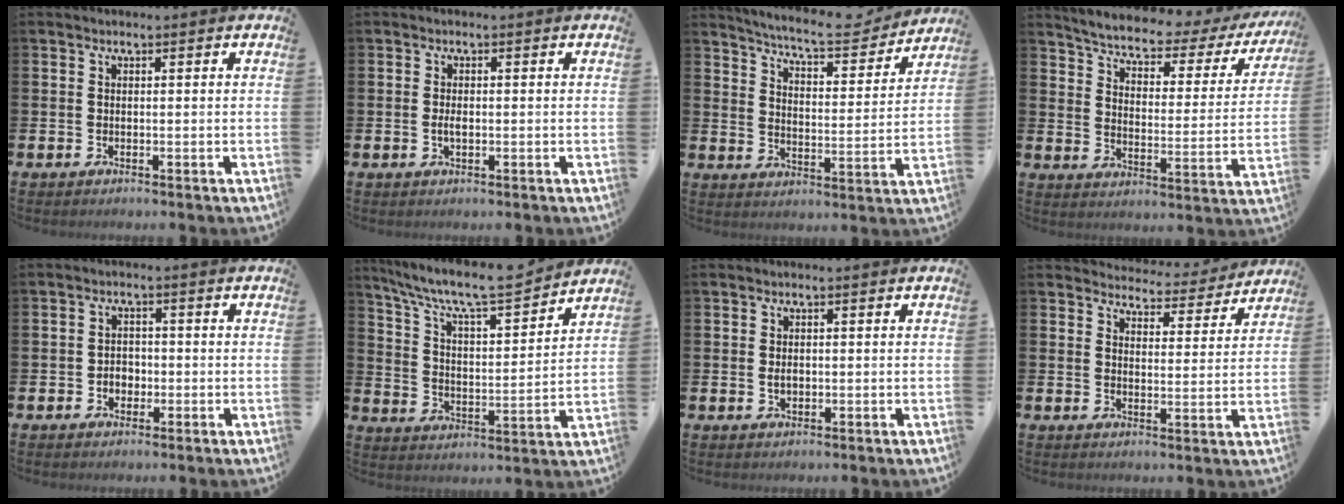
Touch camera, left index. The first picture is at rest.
{"total": 1.5, "force": [-0.2, 0.7, 1.3], "torque": [-0.021, 0.001, -0.006]}
{"total": 7.3, "force": [6.9, 0.9, 2.1], "torque": [-0.058, -0.048, 0.115]}
{"total": 5.1, "force": [4.5, 1.4, 1.9], "torque": [-0.064, -0.038, 0.069]}
{"total": 2.4, "force": [-0.7, 2.0, 1.1], "torque": [-0.011, 0.001, -0.020]}
{"total": 9.4, "force": [8.6, 1.3, 3.6], "torque": [-0.102, -0.060, 0.144]}
{"total": 1.3, "force": [0.0, 0.9, 0.9], "torque": [-0.007, 0.002, -0.004]}
{"total": 4.2, "force": [4.1, 1.0, 0.1], "torque": [-0.009, -0.037, 0.067]}